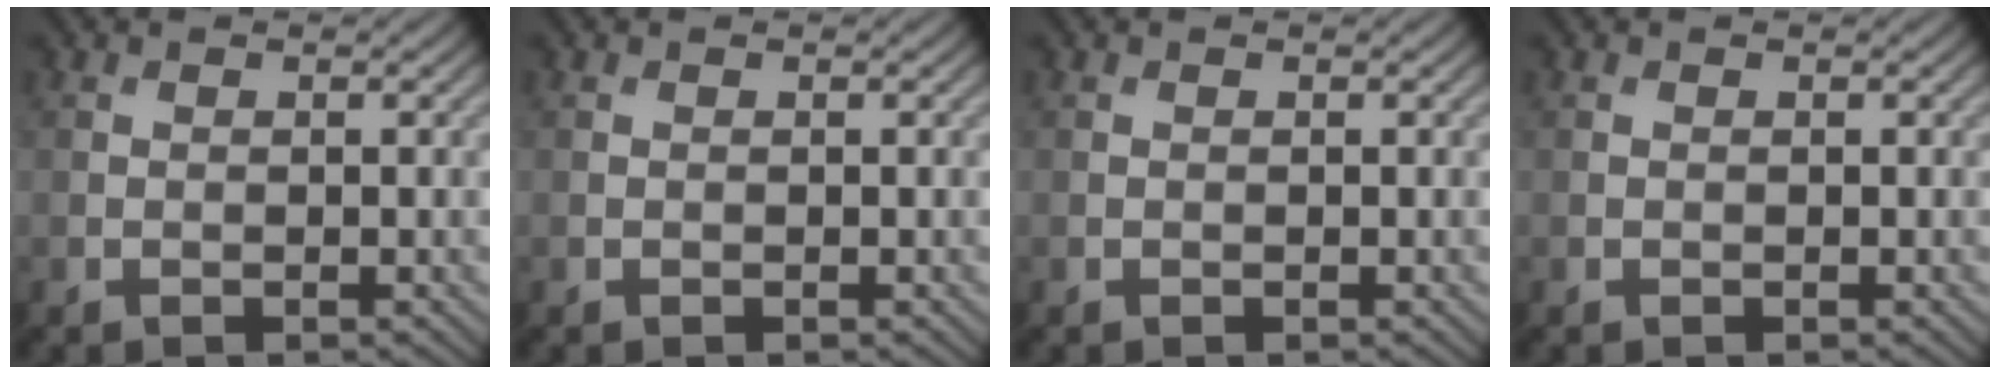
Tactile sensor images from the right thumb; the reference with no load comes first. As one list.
[{"total": 0.0}, {"total": 0.0}, {"total": 0.0}]